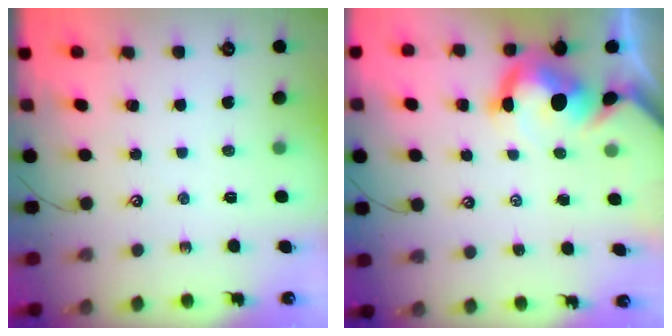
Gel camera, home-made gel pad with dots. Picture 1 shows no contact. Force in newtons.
{"total": 7.6, "press": 7.5, "slide": 1.1}